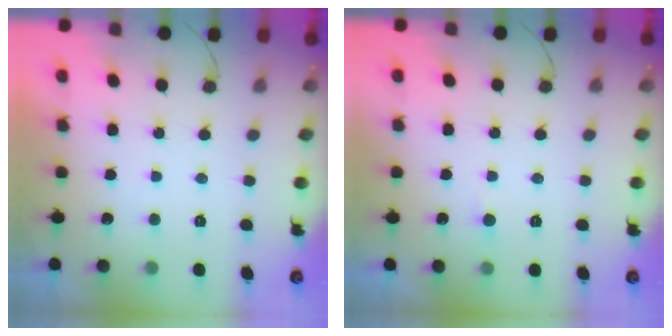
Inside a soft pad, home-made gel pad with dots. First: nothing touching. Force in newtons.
{"total": 1.6, "press": 1.6, "slide": 0.1}